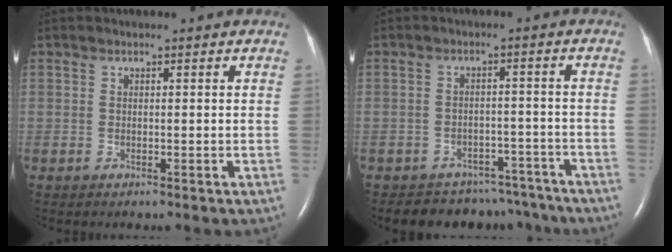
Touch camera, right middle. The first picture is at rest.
{"total": 9.9, "force": [-8.8, 4.6, 0.3], "torque": [0.005, 0.028, -0.101]}